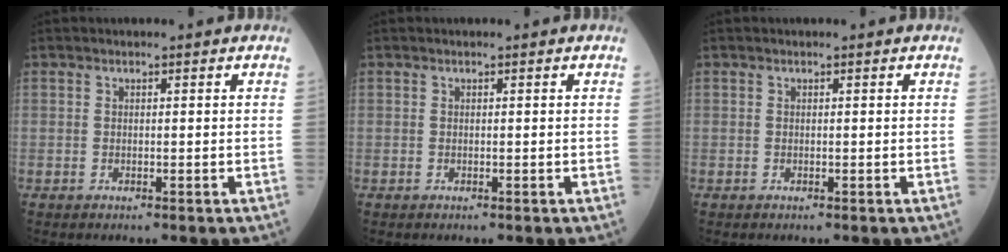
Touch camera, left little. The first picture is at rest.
{"total": 0.0}
{"total": 0.0}